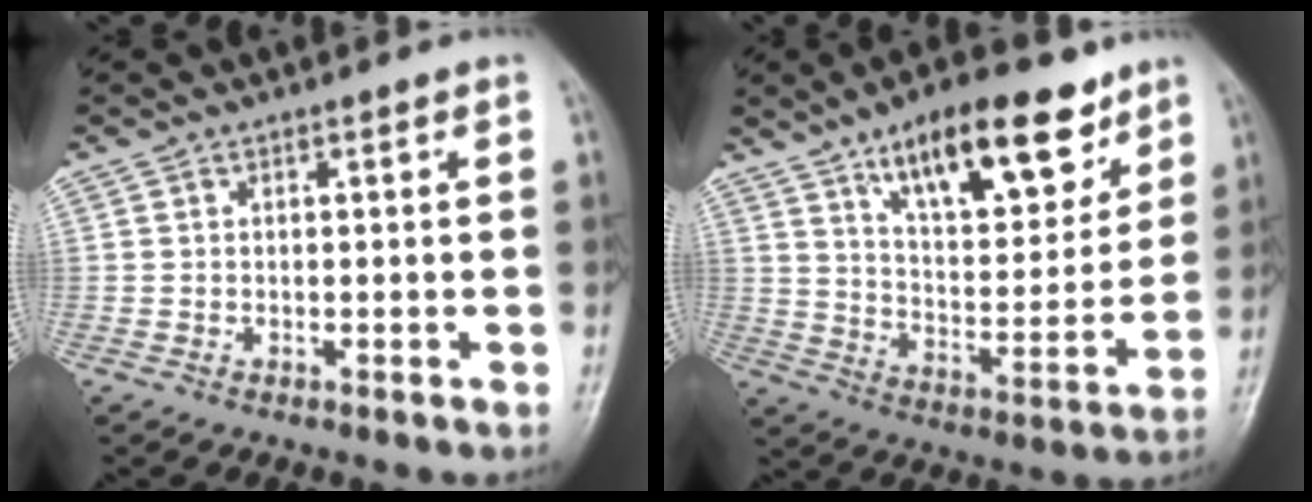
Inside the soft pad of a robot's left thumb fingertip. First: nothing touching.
{"total": 18.8, "force": [11.5, 7.4, 12.9], "torque": [-0.155, -0.057, 0.190]}